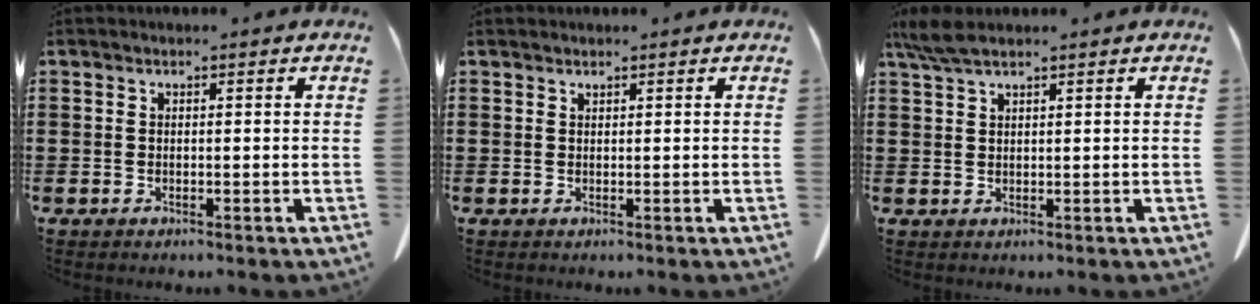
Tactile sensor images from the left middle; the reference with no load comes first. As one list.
[{"total": 0.5, "force": [0.5, 0.1, 0.1], "torque": [-0.005, -0.003, 0.012]}, {"total": 3.4, "force": [2.4, 0.6, 2.3], "torque": [-0.058, -0.002, 0.044]}]